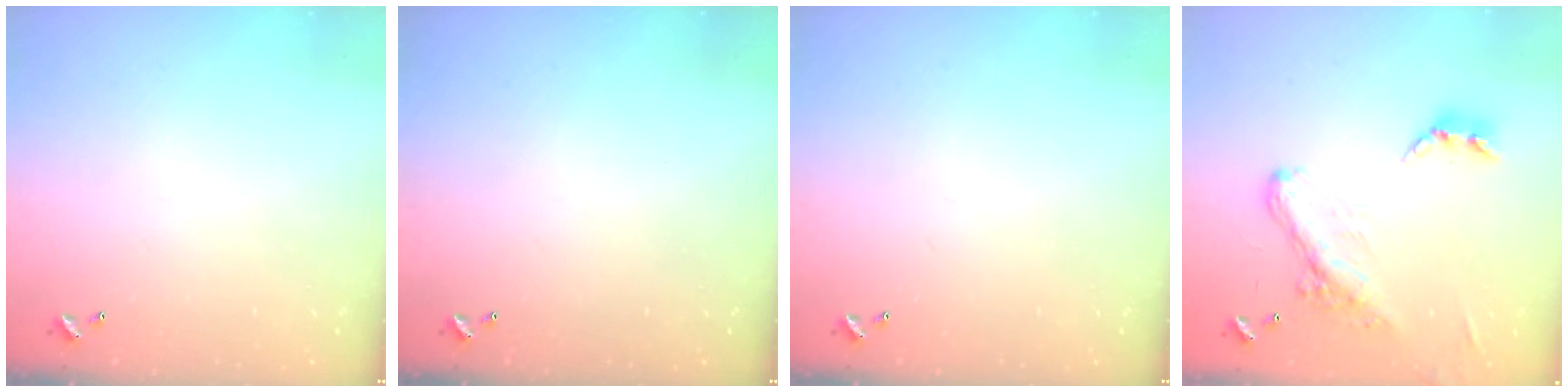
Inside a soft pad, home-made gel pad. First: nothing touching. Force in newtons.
{"total": 0.0}
{"total": 0.0}
{"total": 5.9, "press": 5.8, "slide": 1.4}